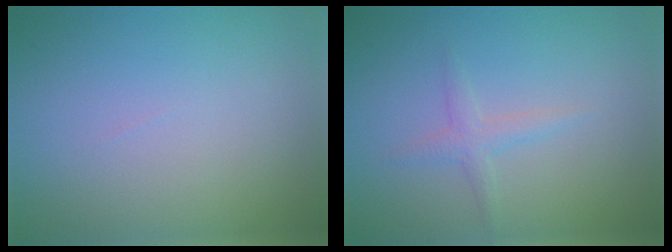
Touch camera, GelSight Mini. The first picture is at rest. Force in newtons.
{"total": 1.5, "press": 1.5, "slide": 0.1}